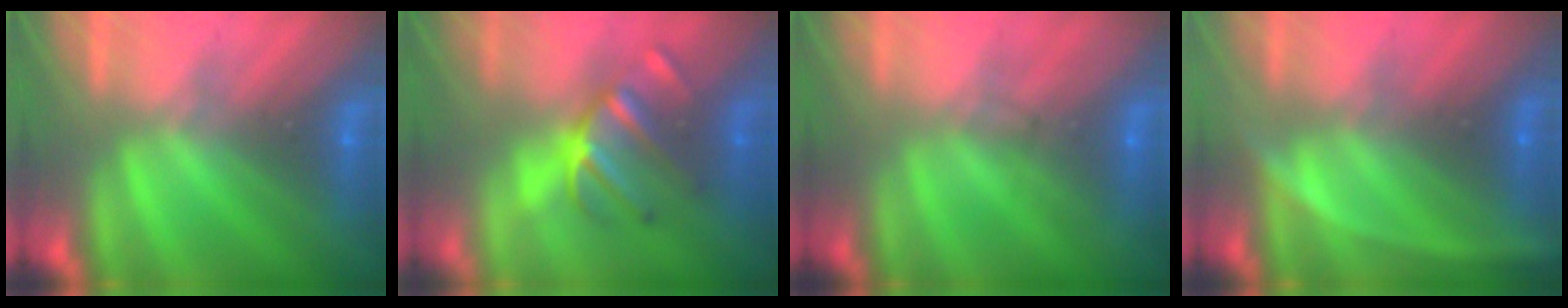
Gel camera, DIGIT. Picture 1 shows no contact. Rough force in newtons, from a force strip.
{"total": 2.8}
{"total": 1.6}
{"total": 3.0}